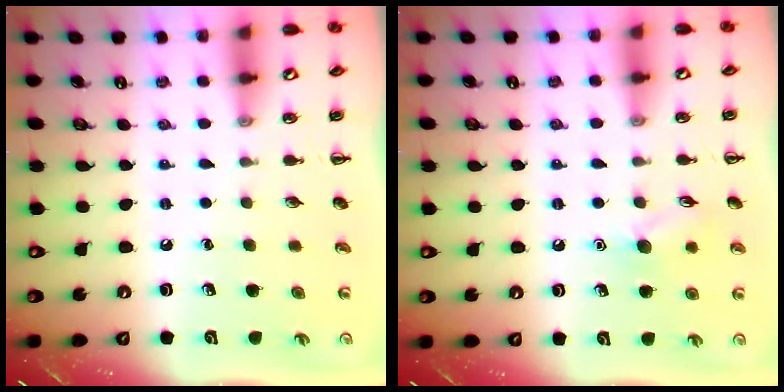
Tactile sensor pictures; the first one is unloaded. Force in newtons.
{"total": 7.8, "press": 7.6, "slide": 1.3}